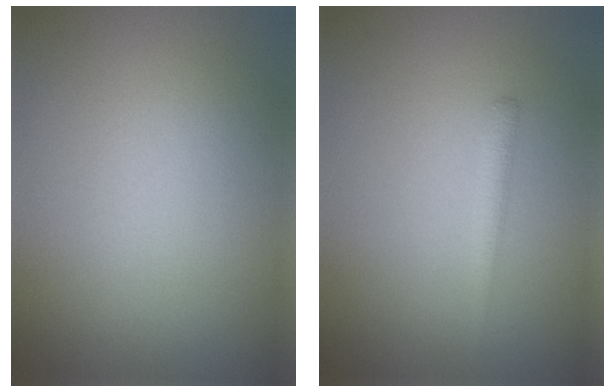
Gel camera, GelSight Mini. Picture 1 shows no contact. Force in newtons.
{"total": 1.5, "press": 1.5, "slide": 0.1}